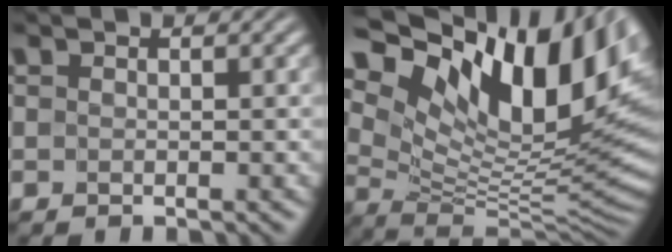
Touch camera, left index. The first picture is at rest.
{"total": 16.9, "force": [9.0, 7.4, 12.2], "torque": [-0.225, 0.027, 0.169]}